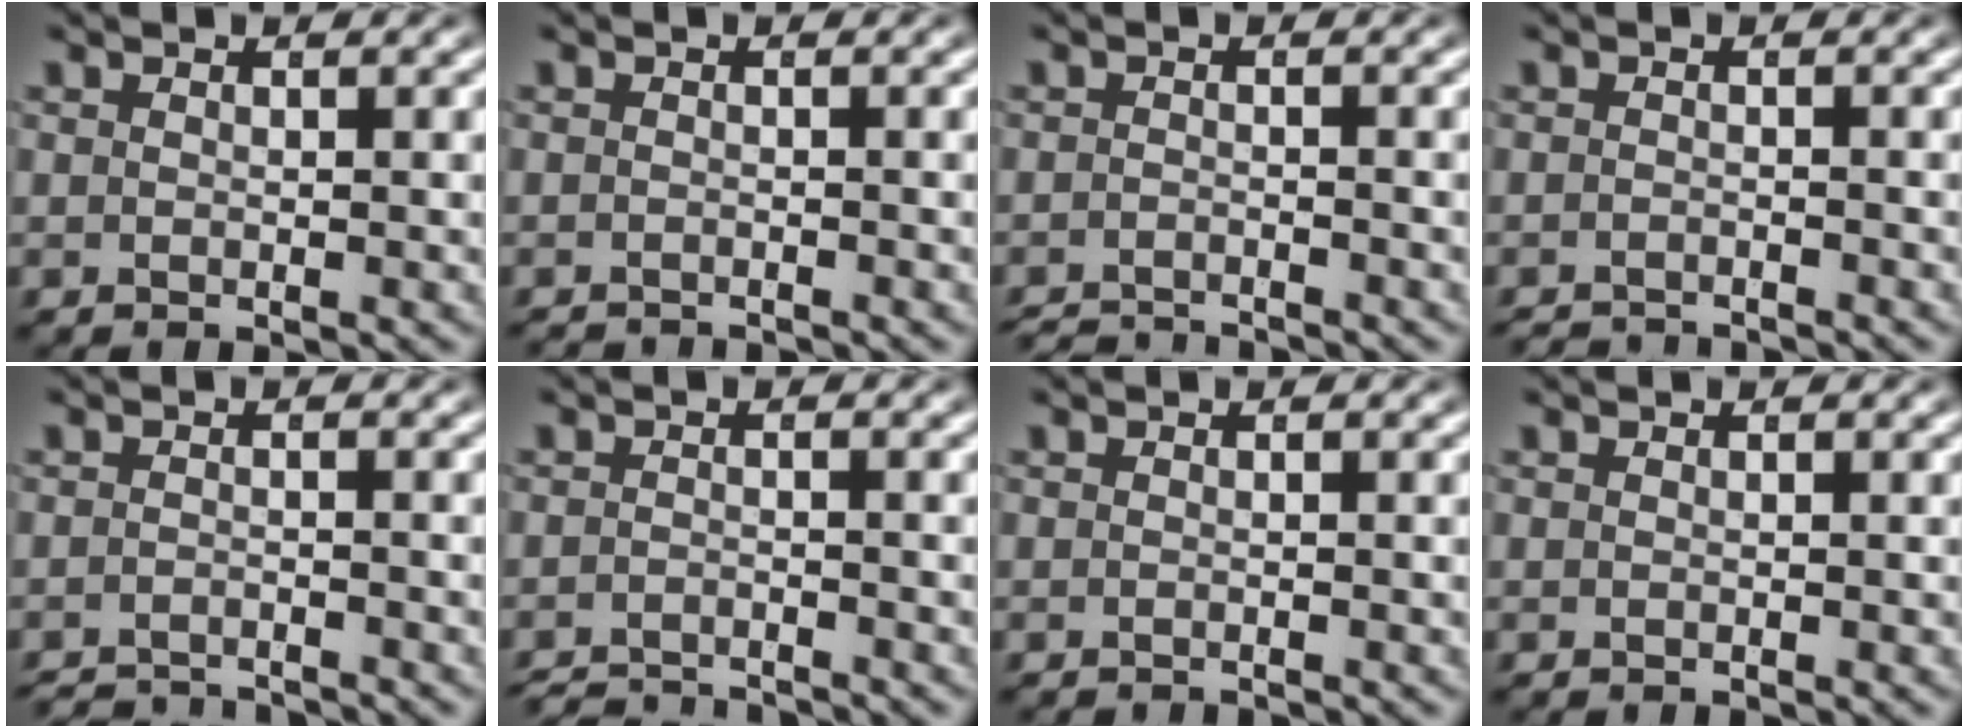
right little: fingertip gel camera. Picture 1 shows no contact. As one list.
[{"total": 1.8, "force": [-1.8, -0.4, -0.2], "torque": [0.000, -0.016, -0.023]}, {"total": 3.2, "force": [-3.2, -0.1, 0.0], "torque": [-0.001, -0.017, -0.048]}, {"total": 2.8, "force": [-2.8, -0.3, -0.1], "torque": [0.000, -0.017, -0.040]}, {"total": 3.6, "force": [-3.6, -0.1, 0.0], "torque": [0.001, -0.018, -0.055]}, {"total": 3.4, "force": [-3.4, 0.0, 0.0], "torque": [-0.002, -0.018, -0.054]}, {"total": 0.8, "force": [-0.7, -0.4, -0.1], "torque": [-0.004, -0.009, -0.007]}, {"total": 0.0}]